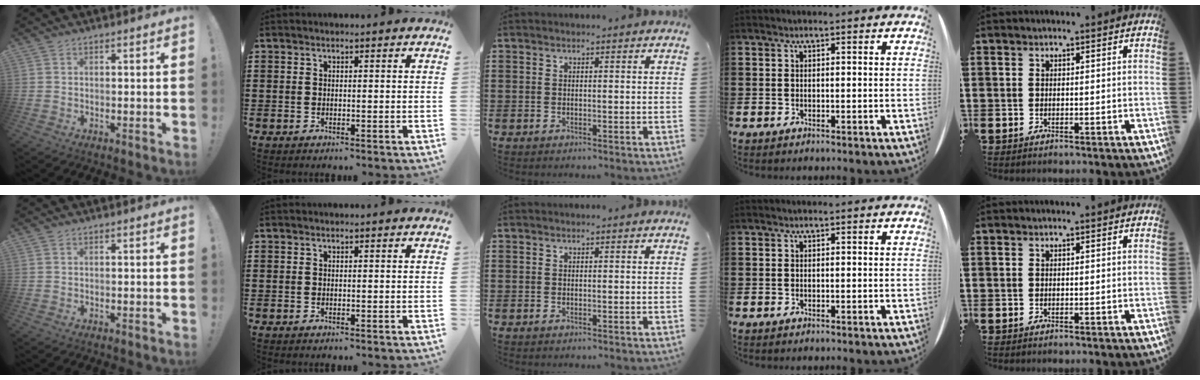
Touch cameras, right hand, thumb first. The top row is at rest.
{}